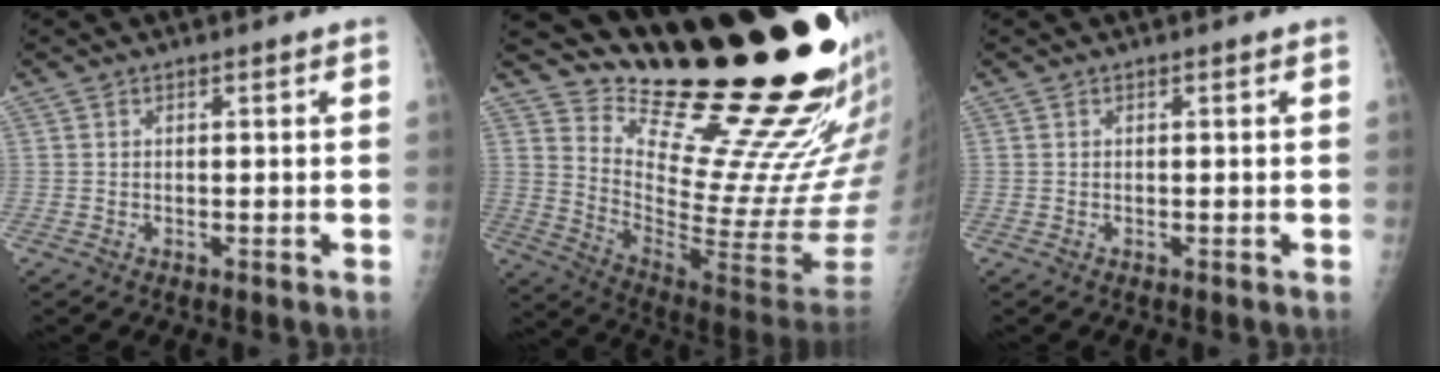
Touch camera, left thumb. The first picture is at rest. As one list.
[{"total": 29.3, "force": [21.9, 6.0, 18.6], "torque": [-0.249, -0.167, 0.329]}, {"total": 0.0}]